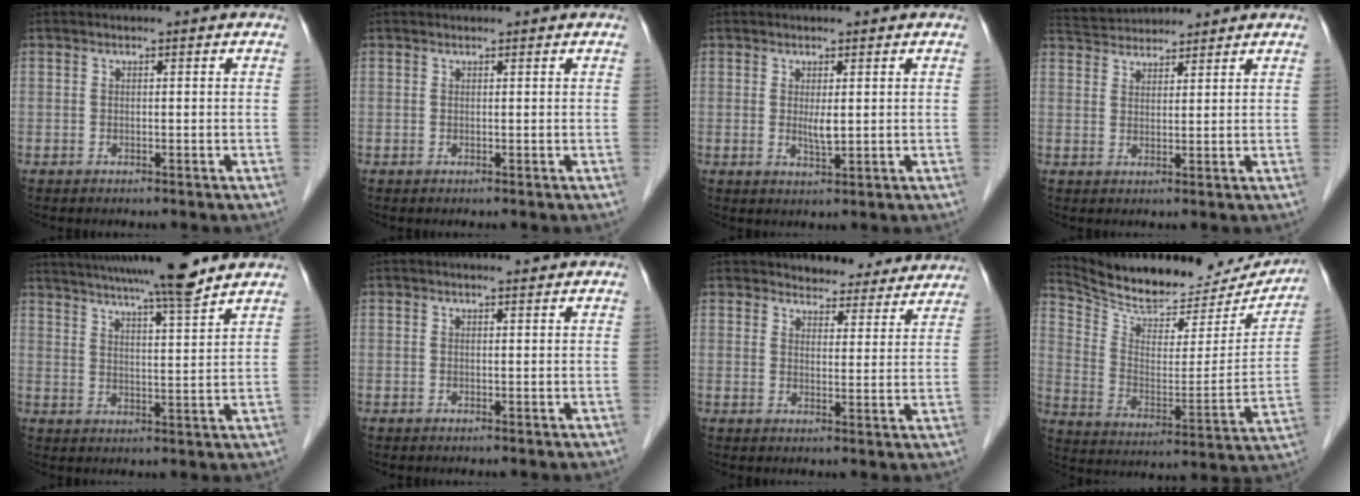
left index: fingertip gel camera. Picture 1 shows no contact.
{"total": 0.9, "force": [0.9, 0.1, 0.1], "torque": [-0.007, 0.012, 0.016]}
{"total": 2.1, "force": [0.4, 0.3, 2.0], "torque": [-0.041, -0.006, 0.012]}
{"total": 7.2, "force": [7.0, 1.3, 1.4], "torque": [-0.030, 0.036, 0.120]}
{"total": 16.2, "force": [14.2, -0.2, 7.8], "torque": [-0.133, 0.007, 0.207]}
{"total": 1.7, "force": [1.5, 0.2, 0.7], "torque": [-0.013, 0.007, 0.024]}
{"total": 12.2, "force": [11.5, 3.6, 2.3], "torque": [0.000, -0.009, 0.127]}
{"total": 23.2, "force": [21.3, 7.1, 6.1], "torque": [-0.103, -0.037, 0.302]}